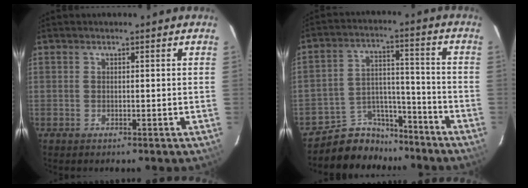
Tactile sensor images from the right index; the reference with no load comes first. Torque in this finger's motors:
{"motor_torque": [0.55, -0.78, -0.12, -0.09]}